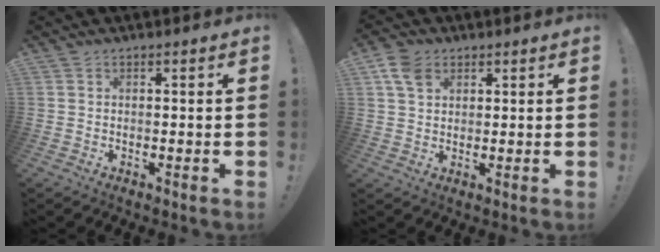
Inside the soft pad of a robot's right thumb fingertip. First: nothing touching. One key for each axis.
{"total": 6.7, "fx": 3.2, "fy": 4.6, "fz": 3.7, "tx": -0.071, "ty": 0.000, "tz": 0.066}